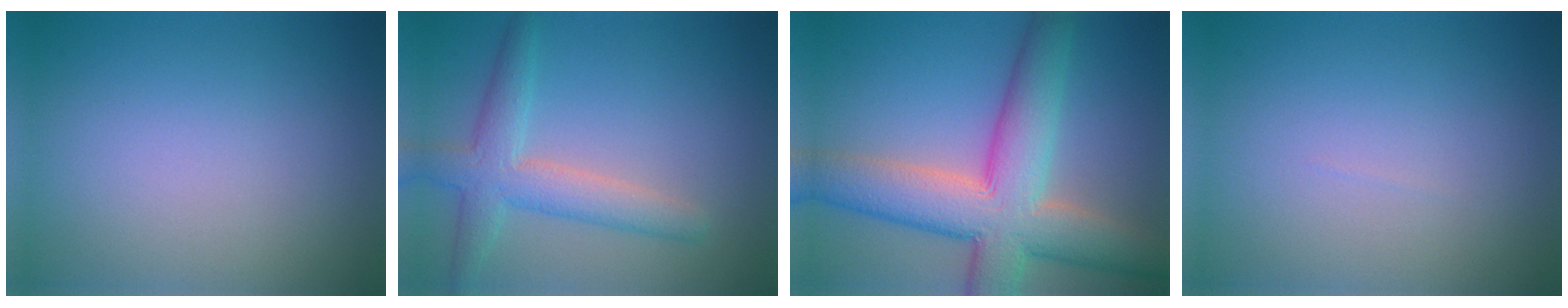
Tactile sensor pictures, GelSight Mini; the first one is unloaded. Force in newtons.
{"total": 4.4, "press": 4.4, "slide": 0.3}
{"total": 10.2, "press": 10.2, "slide": 0.8}
{"total": 0.0}